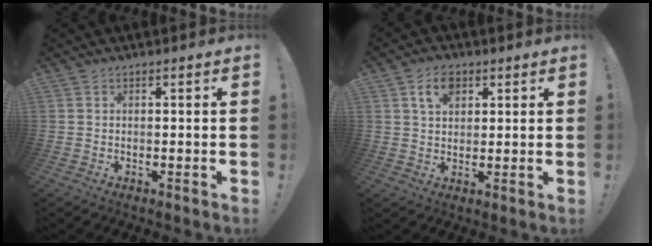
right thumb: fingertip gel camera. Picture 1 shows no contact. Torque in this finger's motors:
{"motor_torque": [0.67, 0.79, 0.20, -0.14, 0.04]}